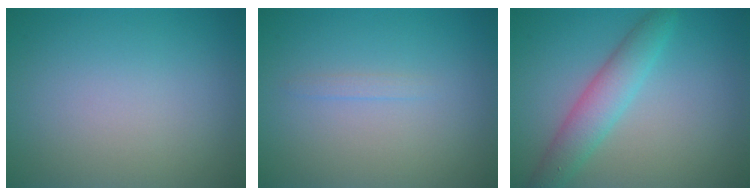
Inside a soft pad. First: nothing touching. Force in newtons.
{"total": 0.6, "press": 0.6, "slide": 0.1}
{"total": 3.8, "press": 3.8, "slide": 0.2}